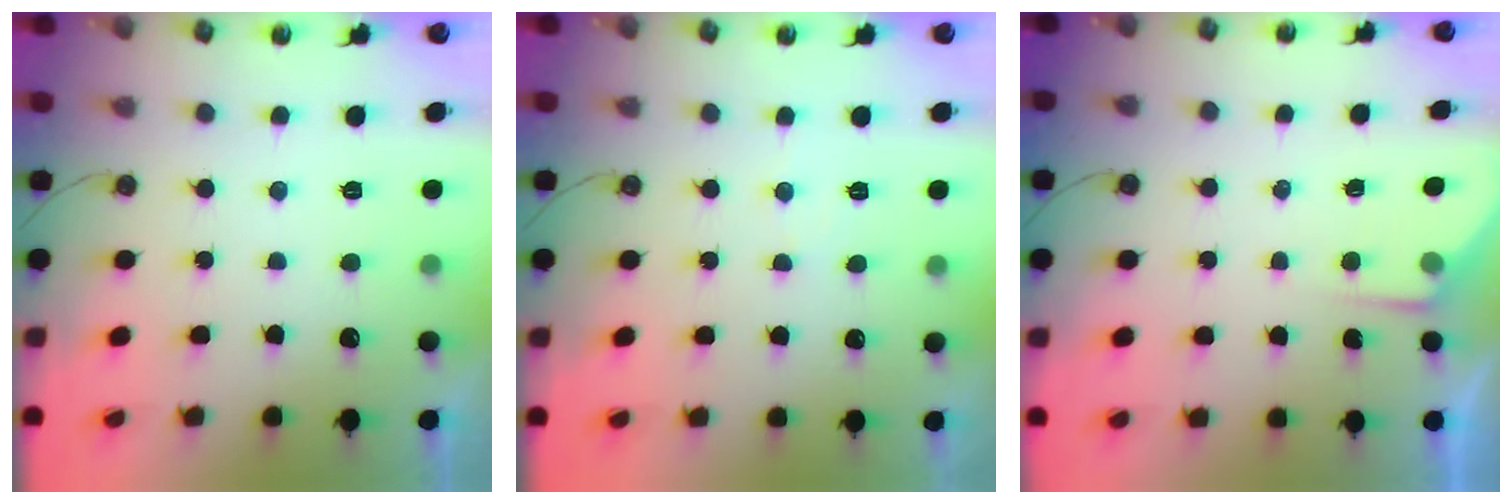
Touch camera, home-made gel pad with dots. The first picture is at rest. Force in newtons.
{"total": 4.2, "press": 4.1, "slide": 0.6}
{"total": 4.1, "press": 4.0, "slide": 0.5}